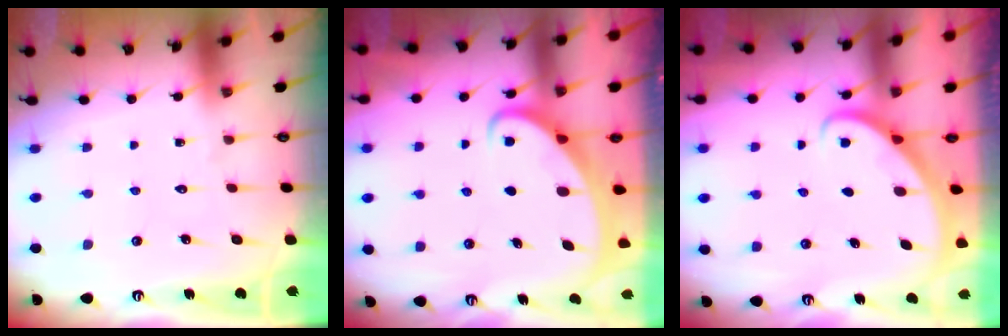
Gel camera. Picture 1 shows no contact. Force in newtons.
{"total": 2.6, "press": 2.5, "slide": 0.4}
{"total": 2.8, "press": 2.8, "slide": 0.2}